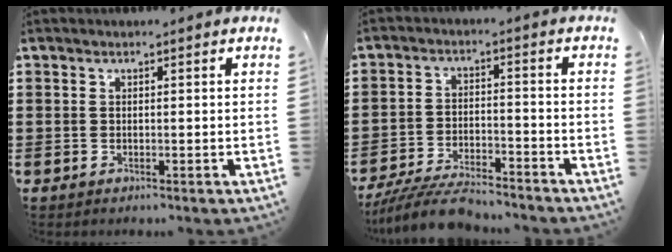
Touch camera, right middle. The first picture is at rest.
{"total": 6.7, "force": [-6.3, 0.8, 2.1], "torque": [-0.041, 0.003, -0.120]}